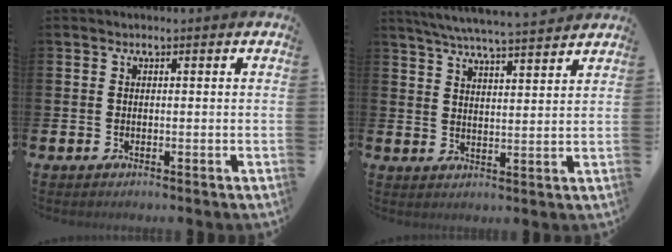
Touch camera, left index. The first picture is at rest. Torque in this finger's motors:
{"motor_torque": [1.08, -1.06, 0.47, 0.20]}